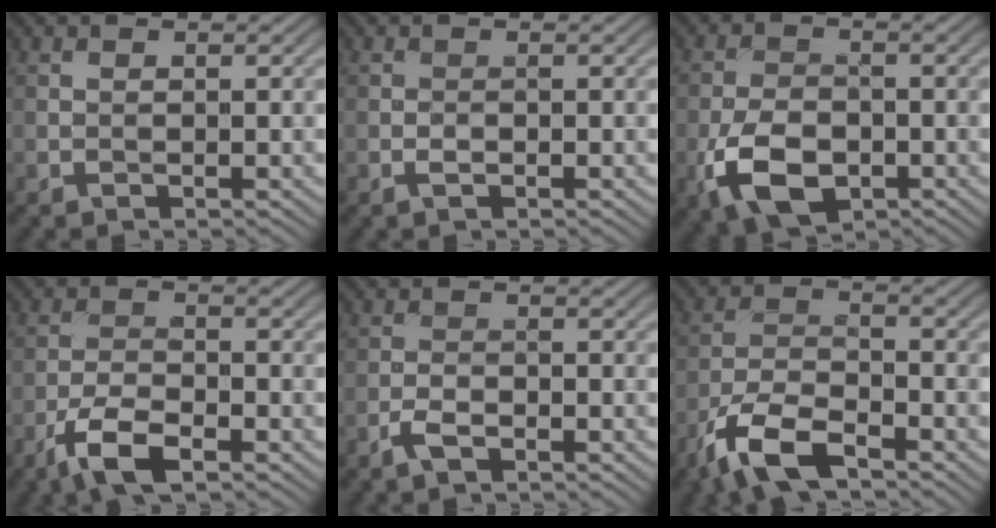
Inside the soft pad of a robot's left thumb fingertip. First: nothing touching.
{"total": 0.7, "force": [-0.4, 0.4, 0.5], "torque": [-0.010, 0.000, -0.009]}
{"total": 7.9, "force": [-3.4, 4.7, 5.4], "torque": [-0.121, -0.013, -0.071]}
{"total": 5.9, "force": [-3.7, 2.1, 4.1], "torque": [-0.086, -0.002, -0.079]}
{"total": 2.0, "force": [-1.4, 0.8, 1.2], "torque": [-0.029, 0.000, -0.034]}
{"total": 8.8, "force": [-6.0, 3.2, 5.7], "torque": [-0.115, -0.007, -0.130]}